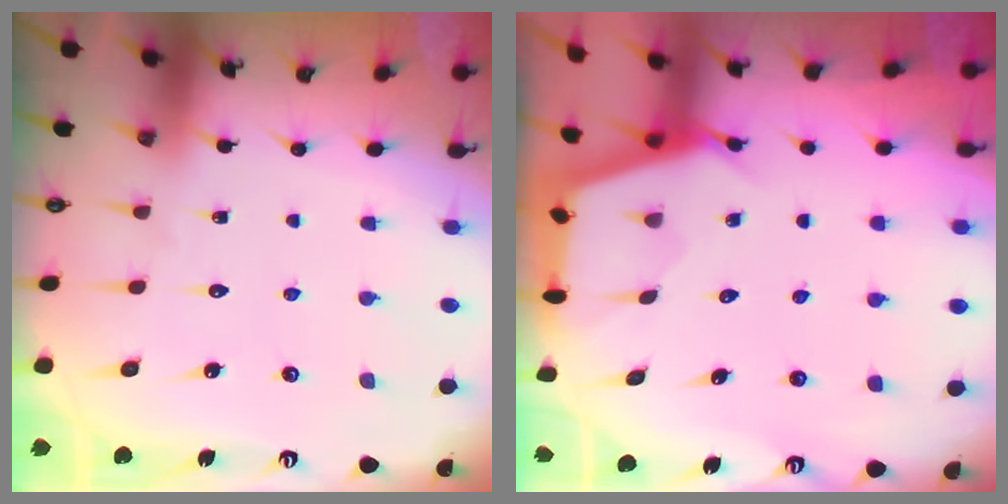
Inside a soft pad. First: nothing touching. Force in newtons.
{"total": 2.7, "press": 2.6, "slide": 0.4}